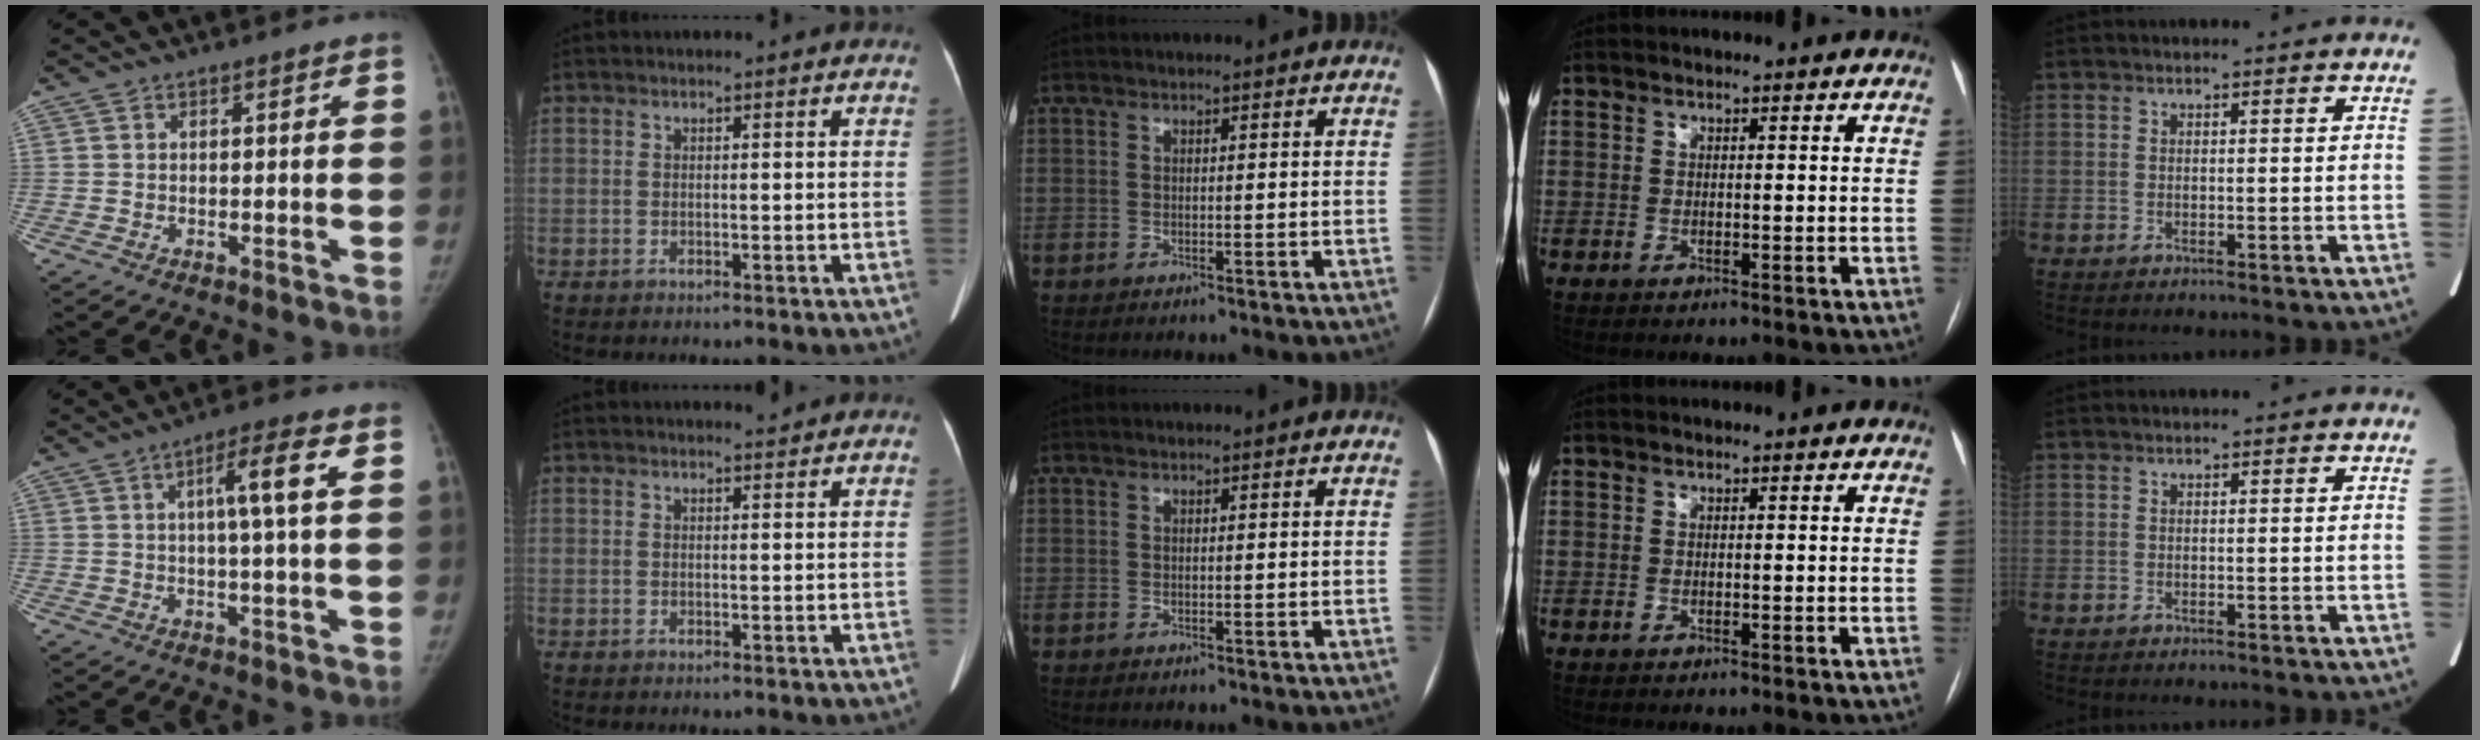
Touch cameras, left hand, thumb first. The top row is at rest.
{"thumb": {"total": 6.8, "force": [1.6, 0.2, 6.6], "torque": [-0.118, 0.006, 0.024]}, "index": {"total": 0.7, "force": [0.7, -0.1, -0.1], "torque": [-0.007, -0.007, 0.011]}}